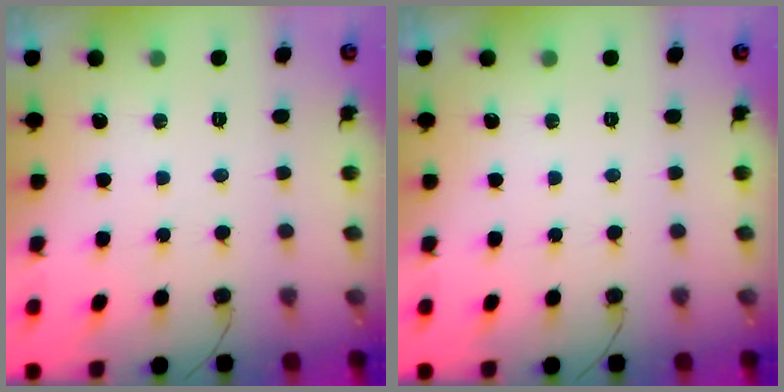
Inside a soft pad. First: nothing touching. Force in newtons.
{"total": 0.0}